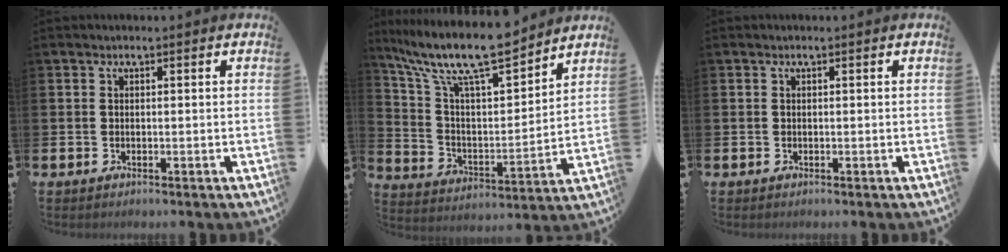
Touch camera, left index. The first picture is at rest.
{"total": 12.3, "force": [10.7, 2.2, 5.6], "torque": [-0.138, -0.067, 0.185]}
{"total": 0.0}